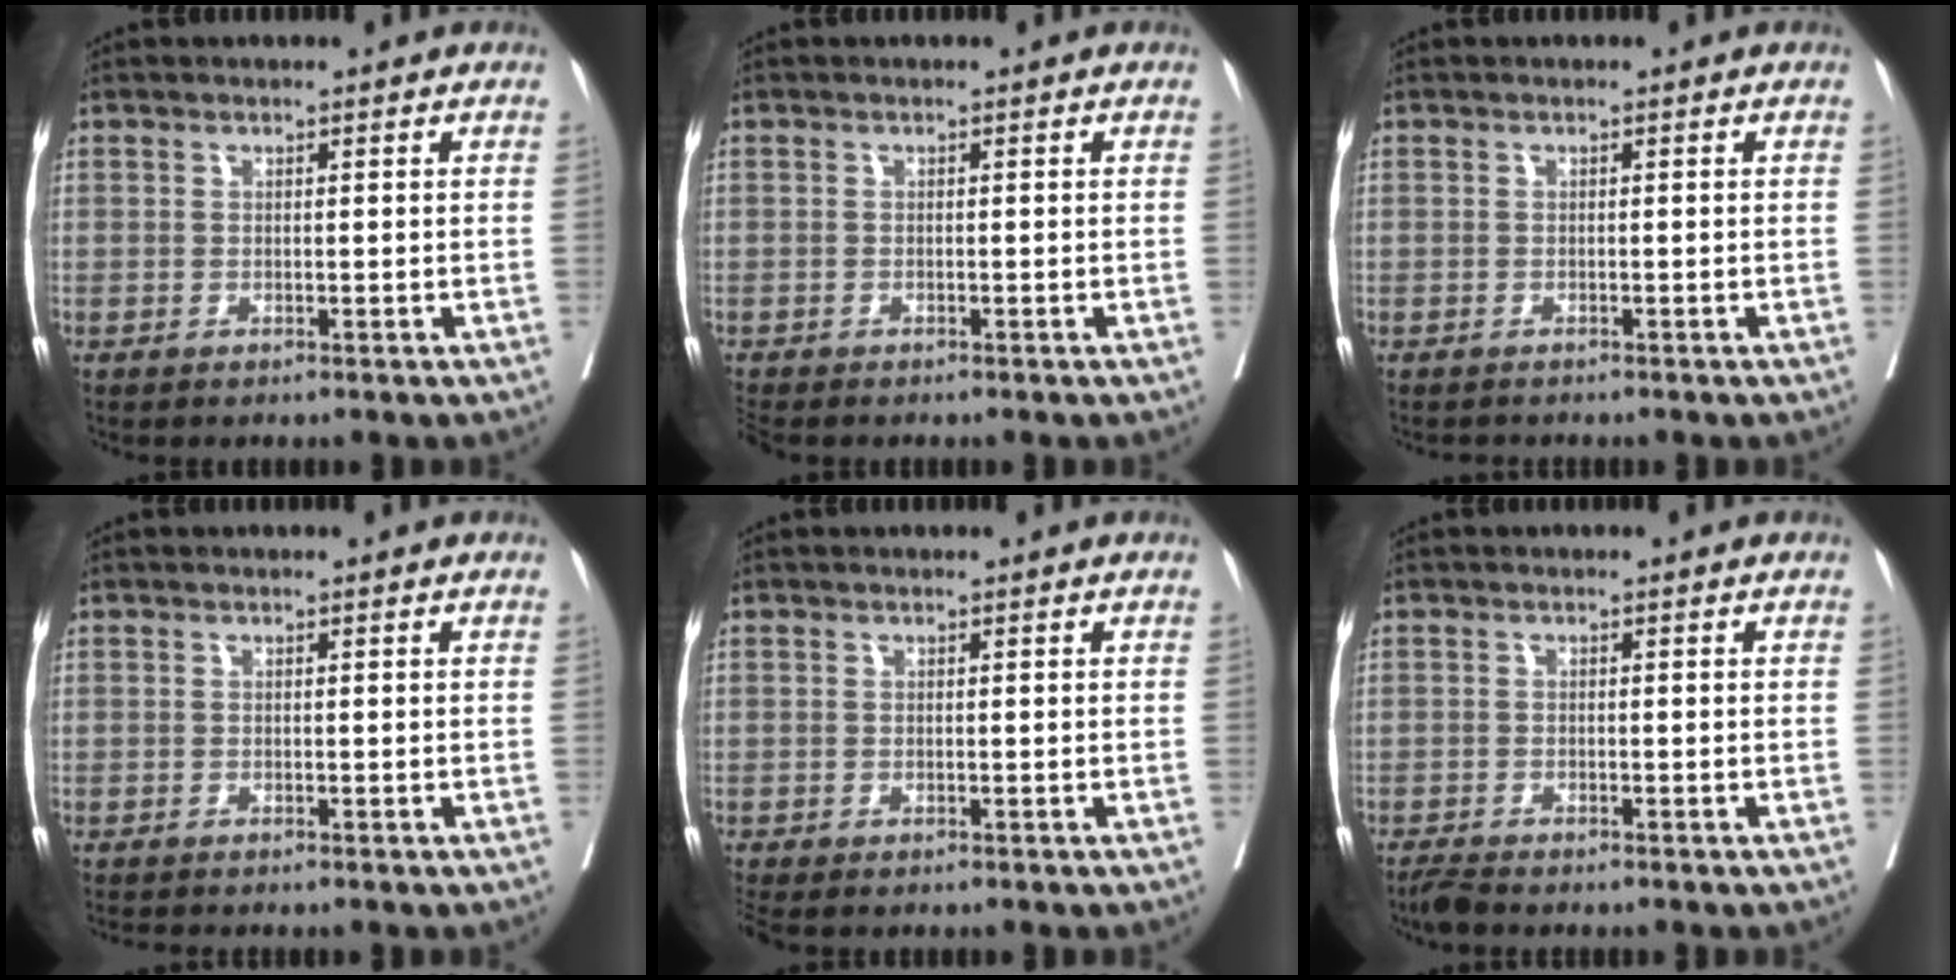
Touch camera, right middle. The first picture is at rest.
{"total": 2.6, "force": [-2.4, 0.7, 0.8], "torque": [-0.016, -0.008, -0.040]}
{"total": 0.9, "force": [-0.9, 0.1, 0.0], "torque": [-0.011, -0.006, -0.016]}
{"total": 1.1, "force": [-1.1, -0.2, 0.1], "torque": [-0.011, -0.006, -0.019]}
{"total": 2.7, "force": [-2.4, 0.8, 1.1], "torque": [-0.016, -0.008, -0.036]}
{"total": 1.9, "force": [-1.8, 0.0, 0.5], "torque": [-0.013, -0.007, -0.034]}